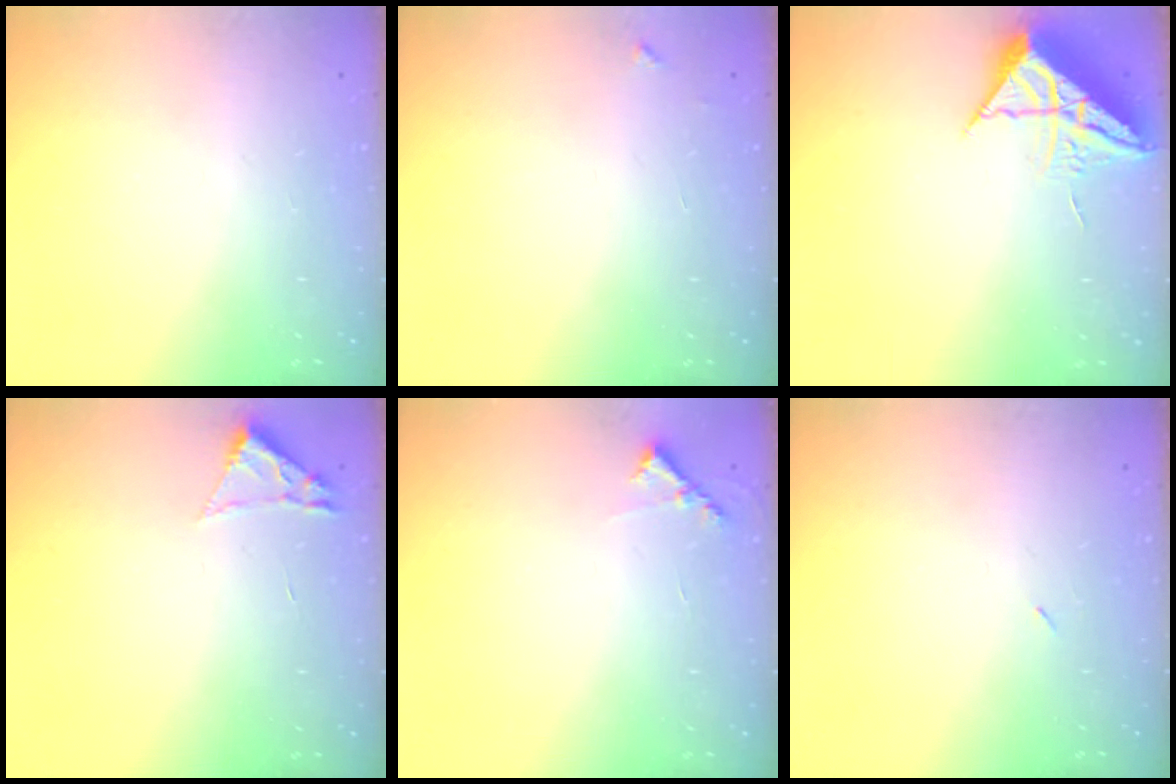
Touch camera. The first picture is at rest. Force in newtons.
{"total": 3.3, "press": 3.3, "slide": 0.4}
{"total": 10.0, "press": 9.9, "slide": 0.8}
{"total": 1.8, "press": 1.8, "slide": 0.2}
{"total": 5.8, "press": 5.8, "slide": 0.5}
{"total": 2.2, "press": 1.8, "slide": 1.2}